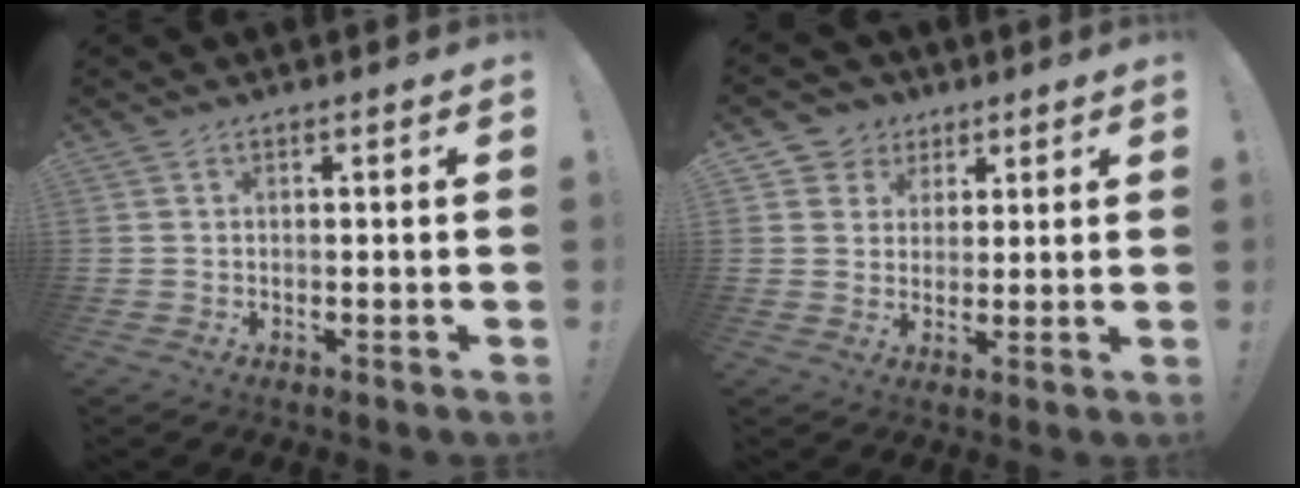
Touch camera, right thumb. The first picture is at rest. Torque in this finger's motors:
{"motor_torque": [0.08, -0.18, -0.21, -0.02, -0.02]}